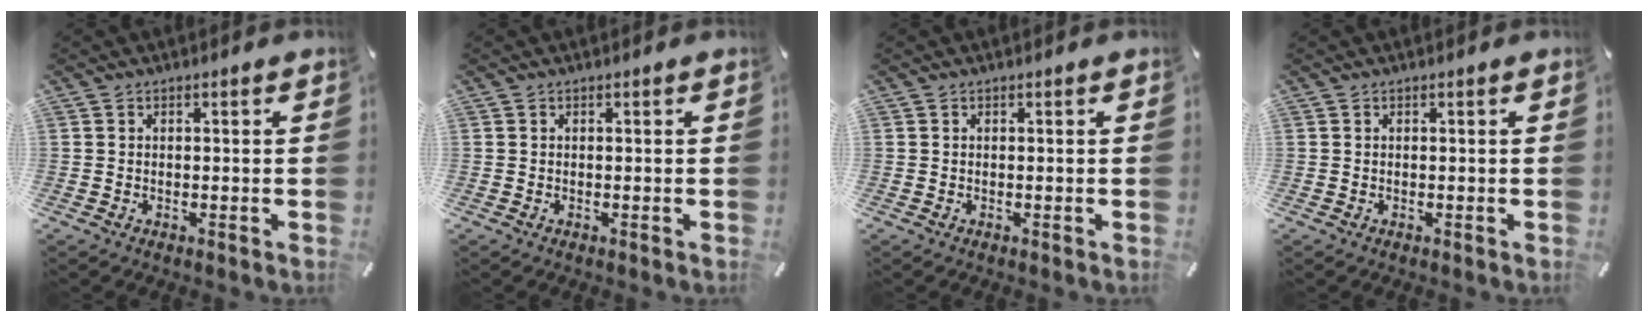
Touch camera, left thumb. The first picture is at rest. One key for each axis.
{"total": 0.0}
{"total": 0.0}
{"total": 0.0}